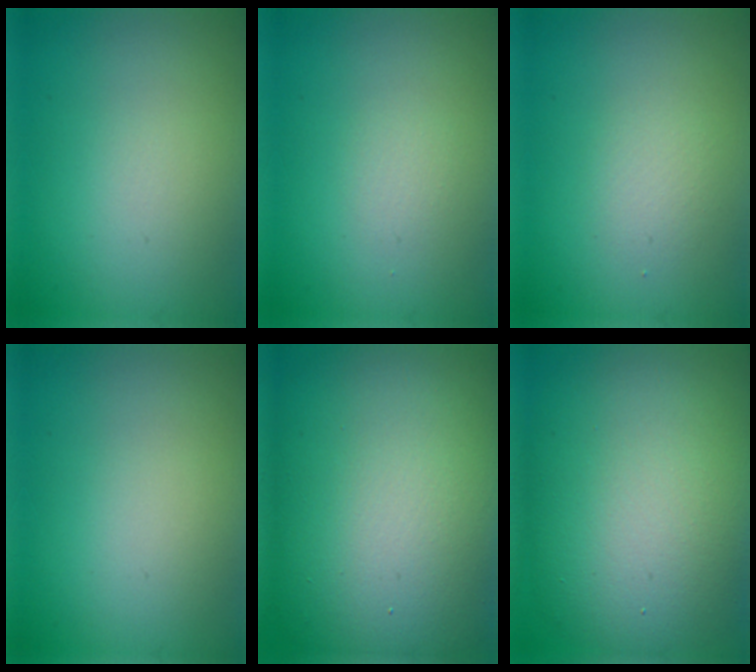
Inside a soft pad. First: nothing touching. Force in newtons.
{"total": 0.7, "press": 0.7, "slide": 0.0}
{"total": 1.3, "press": 1.3, "slide": 0.1}
{"total": 0.0}
{"total": 19.2, "press": 19.1, "slide": 1.3}
{"total": 13.9, "press": 13.9, "slide": 0.8}